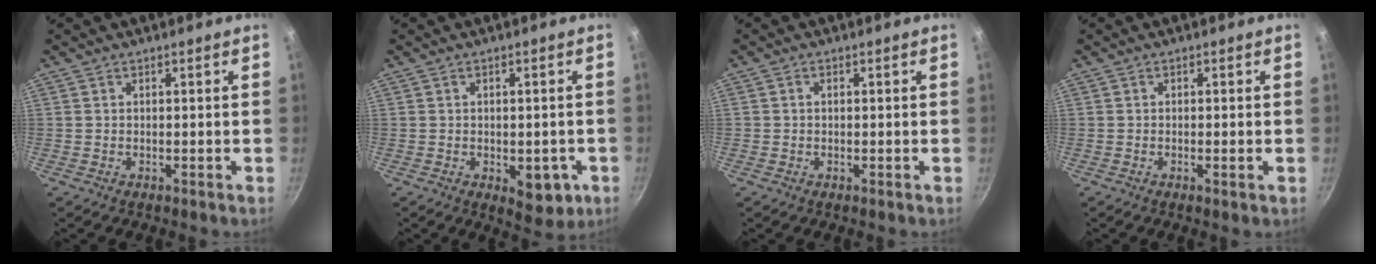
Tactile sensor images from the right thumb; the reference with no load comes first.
{"total": 7.2, "force": [-2.1, 3.9, 5.6], "torque": [-0.041, 0.005, -0.019]}
{"total": 1.0, "force": [0.1, 0.8, 0.6], "torque": [-0.010, 0.004, 0.001]}
{"total": 1.1, "force": [-0.3, 0.2, 1.1], "torque": [-0.022, 0.000, -0.006]}